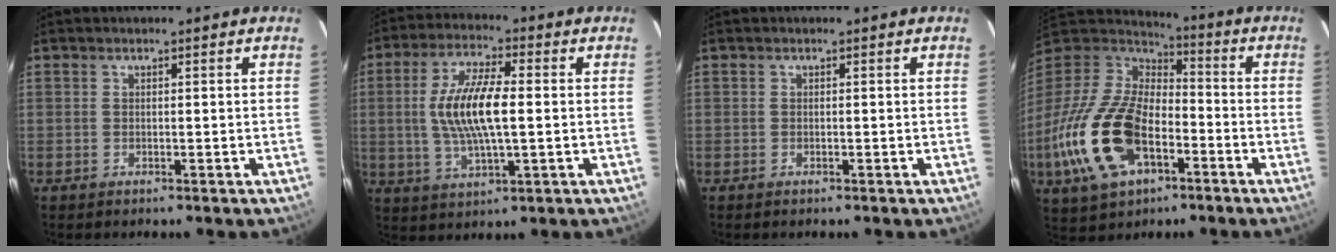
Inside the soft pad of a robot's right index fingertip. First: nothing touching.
{"total": 12.1, "force": [0.2, 3.9, 11.4], "torque": [-0.228, 0.005, 0.007]}
{"total": 0.0}
{"total": 23.7, "force": [-8.6, 13.4, 17.5], "torque": [-0.396, -0.029, -0.150]}